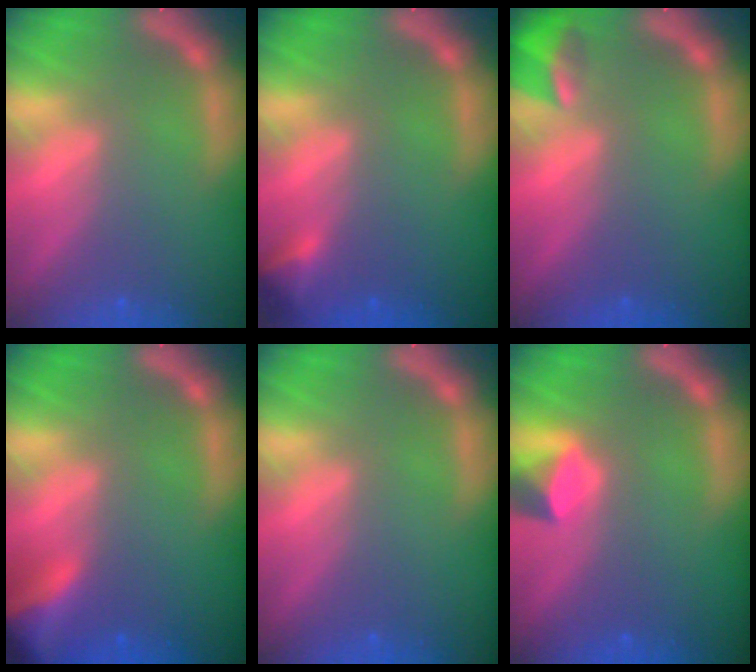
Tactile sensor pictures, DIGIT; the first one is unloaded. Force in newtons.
{"total": 1.9}
{"total": 2.9}
{"total": 5.9}
{"total": 0.0}
{"total": 2.4}